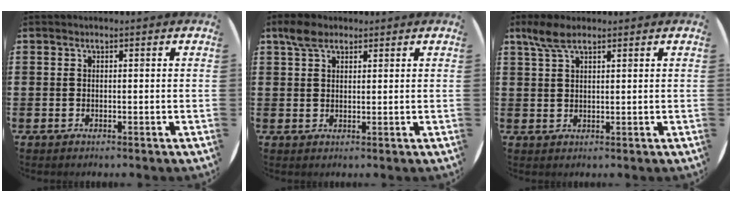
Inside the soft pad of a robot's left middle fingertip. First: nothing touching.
{"total": 3.0, "force": [2.2, 1.6, 1.3], "torque": [-0.021, 0.004, 0.040]}
{"total": 3.9, "force": [2.7, 1.3, 2.4], "torque": [-0.045, 0.002, 0.048]}